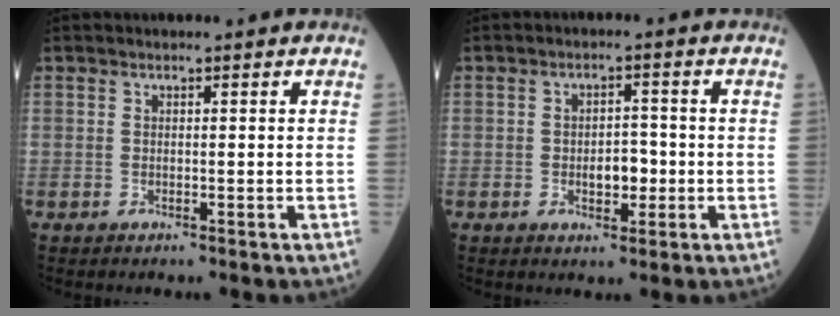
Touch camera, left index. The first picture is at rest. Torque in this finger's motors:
{"motor_torque": [0.12, 0.02, 0.07, 0.03]}